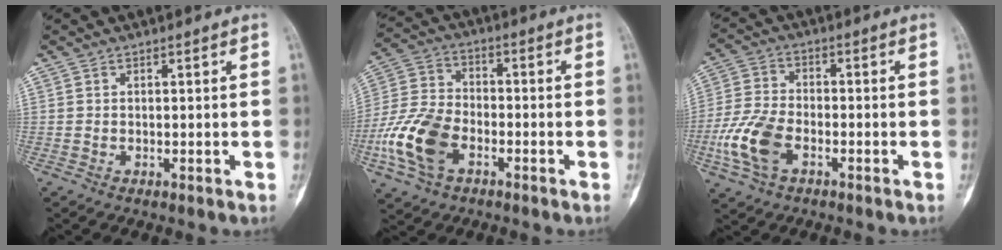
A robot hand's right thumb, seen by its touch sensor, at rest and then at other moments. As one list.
[{"total": 13.5, "force": [-5.1, 8.3, 9.4], "torque": [-0.199, 0.021, -0.103]}, {"total": 10.5, "force": [-3.9, 6.0, 7.7], "torque": [-0.172, 0.014, -0.079]}]